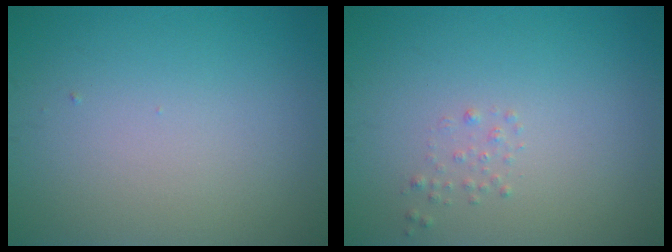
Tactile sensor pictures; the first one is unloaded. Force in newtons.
{"total": 0.6, "press": 0.6, "slide": 0.1}